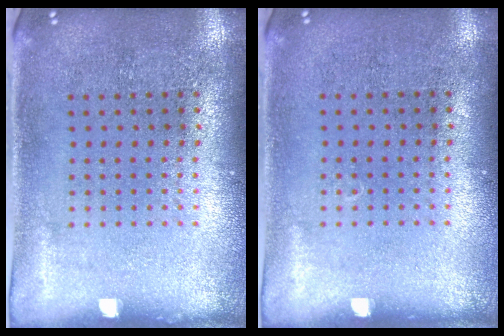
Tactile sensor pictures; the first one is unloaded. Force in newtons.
{"total": 0.0}